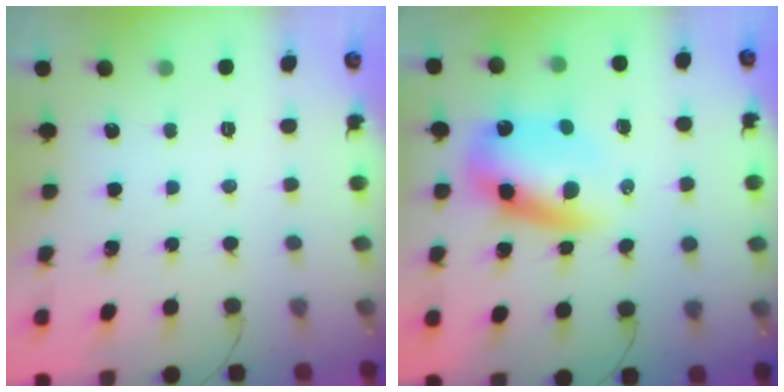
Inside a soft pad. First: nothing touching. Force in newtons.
{"total": 10.9, "press": 10.6, "slide": 2.4}